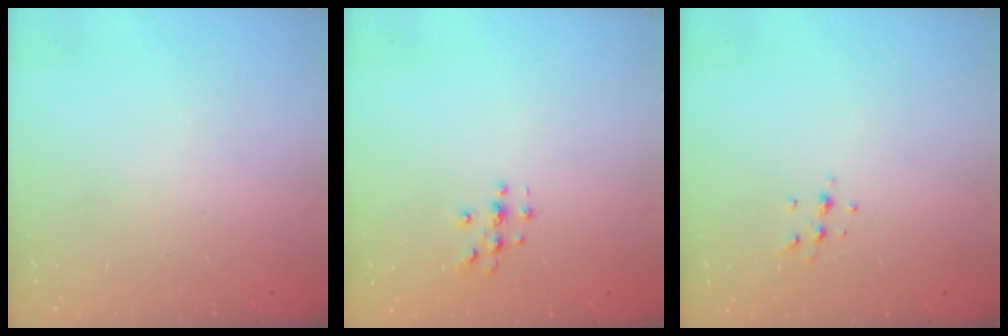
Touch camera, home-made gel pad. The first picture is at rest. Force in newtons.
{"total": 3.0, "press": 3.0, "slide": 0.3}
{"total": 5.3, "press": 5.1, "slide": 1.5}